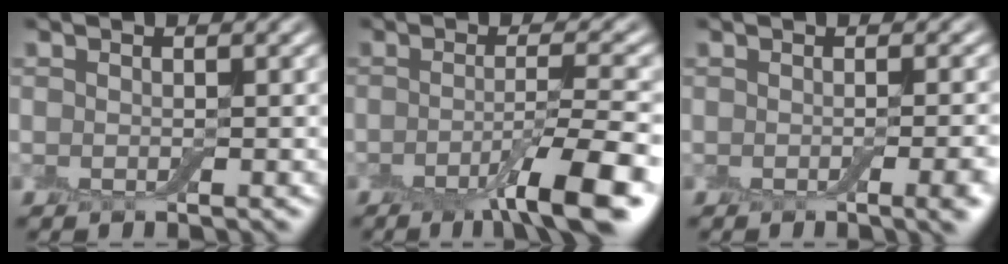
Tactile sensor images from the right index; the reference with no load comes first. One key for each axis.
{"total": 7.0, "fx": -3.3, "fy": 1.1, "fz": 6.1, "tx": -0.086, "ty": 0.000, "tz": -0.059}
{"total": 3.9, "fx": -1.1, "fy": 1.4, "fz": 3.5, "tx": -0.030, "ty": -0.003, "tz": -0.009}